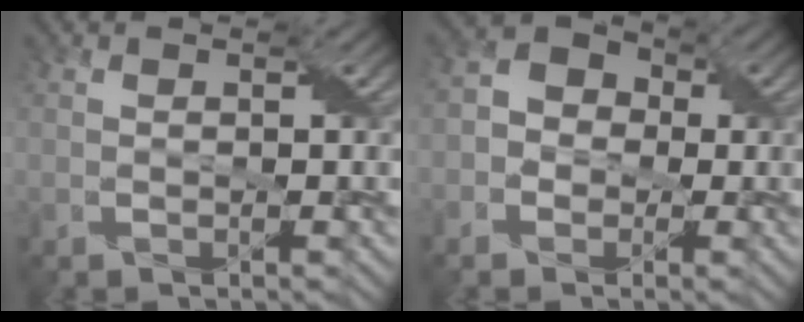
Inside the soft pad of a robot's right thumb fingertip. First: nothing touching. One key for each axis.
{"total": 4.6, "fx": -1.0, "fy": 4.0, "fz": 1.9, "tx": -0.039, "ty": 0.008, "tz": -0.029}